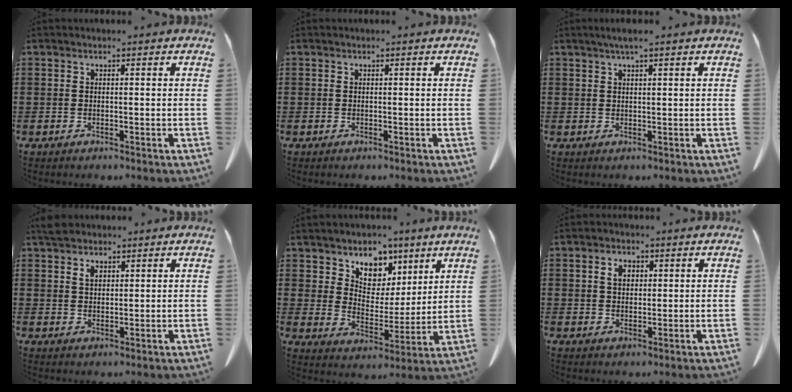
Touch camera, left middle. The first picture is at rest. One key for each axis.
{"total": 0.0}
{"total": 2.2, "fx": 1.4, "fy": 0.1, "fz": 1.6, "tx": -0.033, "ty": 0.001, "tz": 0.026}
{"total": 2.5, "fx": 1.9, "fy": 1.2, "fz": 1.2, "tx": -0.021, "ty": 0.001, "tz": 0.034}
{"total": 7.4, "fx": 5.1, "fy": 5.2, "fz": 1.4, "tx": -0.053, "ty": -0.031, "tz": 0.092}
{"total": 2.6, "fx": 1.0, "fy": 1.7, "fz": 1.6, "tx": -0.030, "ty": 0.004, "tz": 0.017}